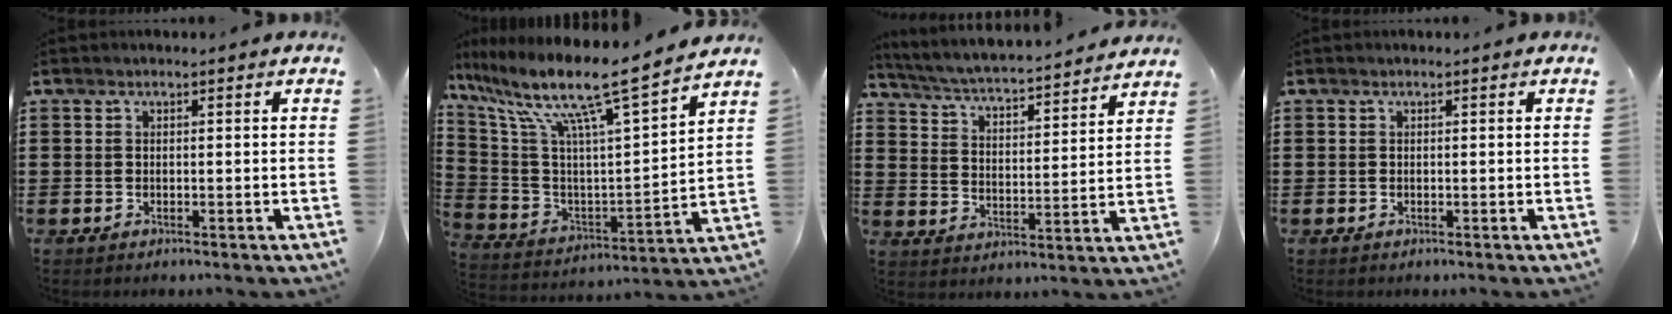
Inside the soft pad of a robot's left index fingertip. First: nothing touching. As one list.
[{"total": 12.7, "force": [9.6, 0.6, 8.3], "torque": [-0.184, -0.068, 0.150]}, {"total": 4.1, "force": [4.0, -0.5, 1.0], "torque": [-0.041, -0.037, 0.059]}, {"total": 0.0}]